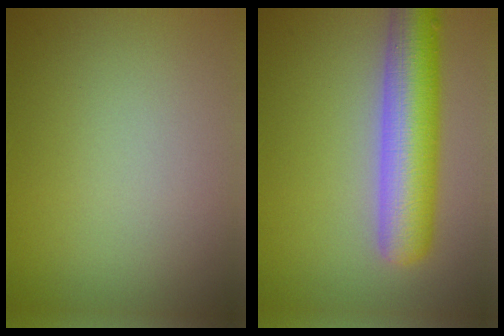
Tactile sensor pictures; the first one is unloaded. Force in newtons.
{"total": 7.8, "press": 7.8, "slide": 0.3}